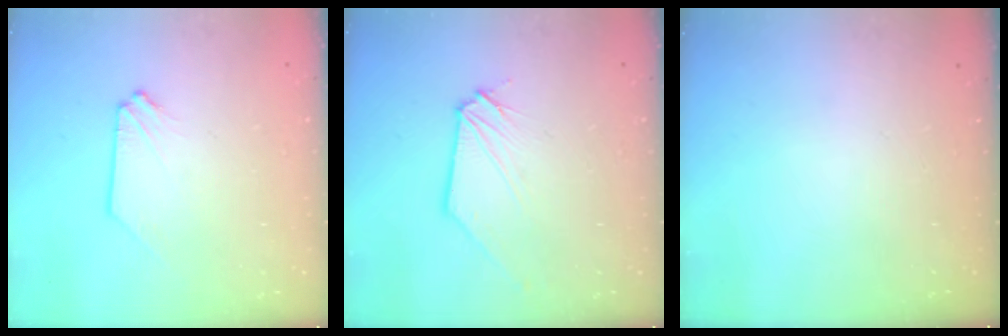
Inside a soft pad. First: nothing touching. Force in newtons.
{"total": 0.6, "press": 0.6, "slide": 0.1}
{"total": 0.0}